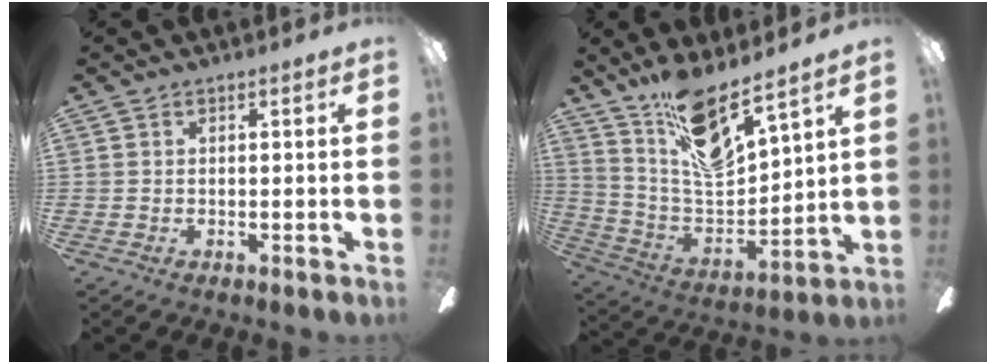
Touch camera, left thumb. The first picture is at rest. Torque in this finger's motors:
{"motor_torque": [1.78, 0.14, 1.45, -1.22, 0.38]}